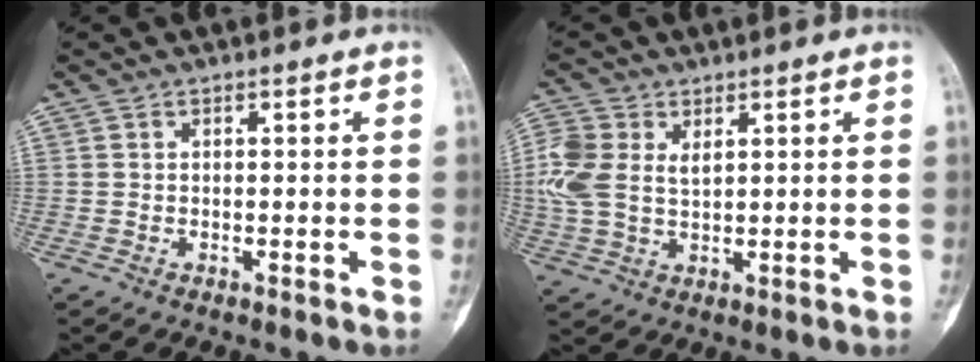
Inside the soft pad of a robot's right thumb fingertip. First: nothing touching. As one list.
[{"total": 8.8, "force": [2.4, 5.7, 6.3], "torque": [-0.148, 0.008, 0.049]}]